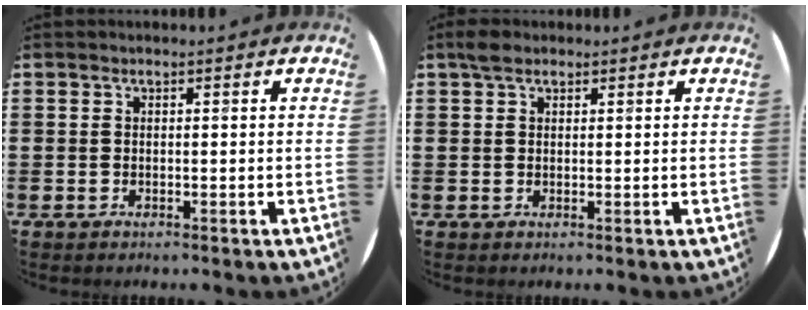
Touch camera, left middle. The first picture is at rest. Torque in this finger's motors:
{"motor_torque": [0.65, -0.44, -0.06, -0.02]}